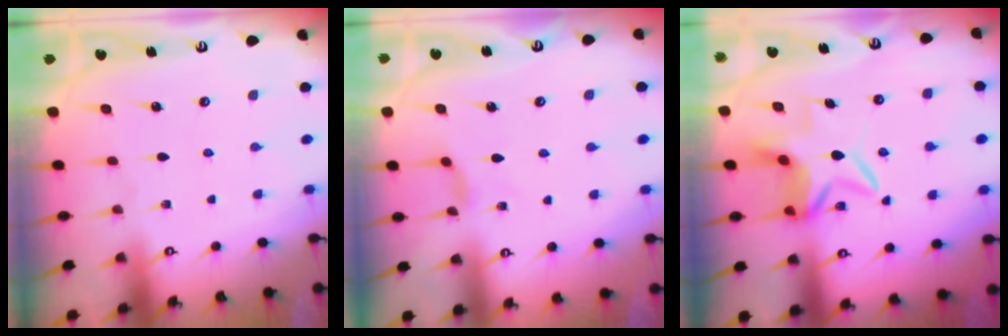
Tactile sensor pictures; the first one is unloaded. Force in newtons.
{"total": 2.9, "press": 2.9, "slide": 0.5}
{"total": 8.0, "press": 7.9, "slide": 1.6}